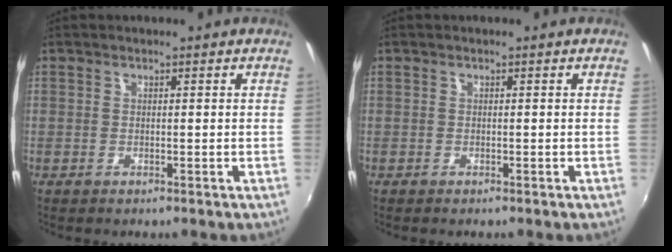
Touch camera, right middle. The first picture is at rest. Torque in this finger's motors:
{"motor_torque": [-0.45, -0.06, -0.03, -0.01]}